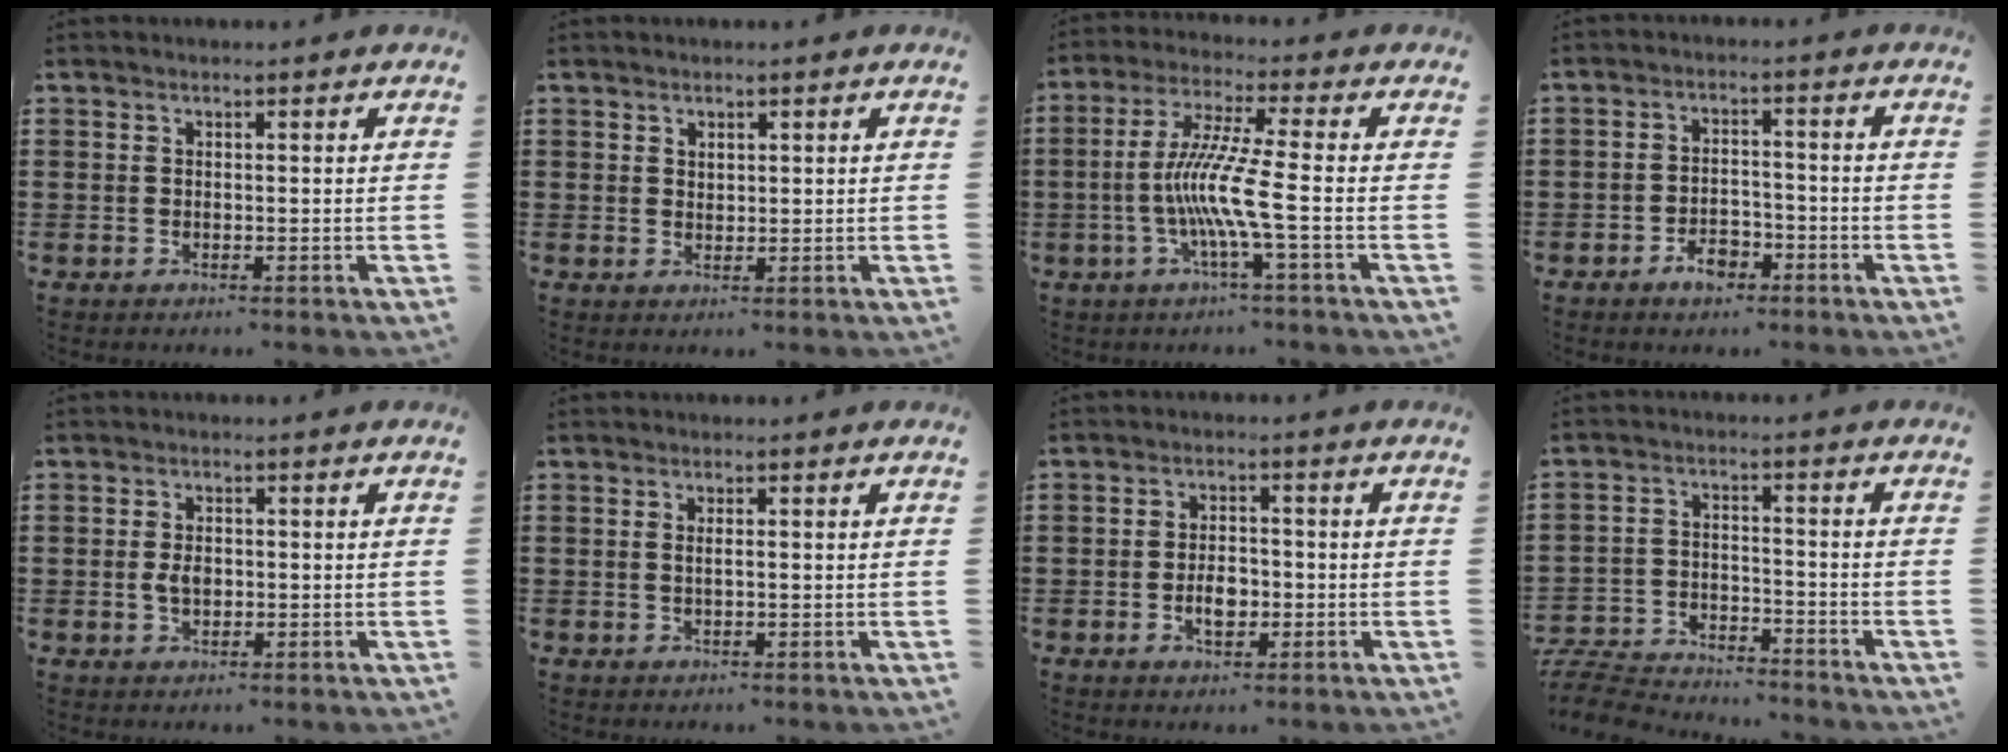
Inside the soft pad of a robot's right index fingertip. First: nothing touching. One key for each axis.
{"total": 1.4, "fx": 1.3, "fy": 0.6, "fz": 0.2, "tx": -0.003, "ty": 0.003, "tz": 0.026}
{"total": 9.1, "fx": -2.0, "fy": -0.8, "fz": 8.9, "tx": -0.188, "ty": -0.019, "tz": -0.048}
{"total": 4.2, "fx": -2.7, "fy": 2.2, "fz": 2.3, "tx": -0.045, "ty": 0.005, "tz": -0.053}
{"total": 2.5, "fx": -0.1, "fy": 1.4, "fz": 2.1, "tx": -0.044, "ty": 0.000, "tz": 0.000}
{"total": 1.0, "fx": 0.4, "fy": 0.0, "fz": 0.9, "tx": -0.017, "ty": 0.000, "tz": 0.008}
{"total": 4.0, "fx": -1.0, "fy": 2.2, "fz": 3.2, "tx": -0.051, "ty": 0.002, "tz": -0.019}
{"total": 6.1, "fx": -6.0, "fy": 0.9, "fz": 0.8, "tx": -0.034, "ty": 0.004, "tz": -0.124}